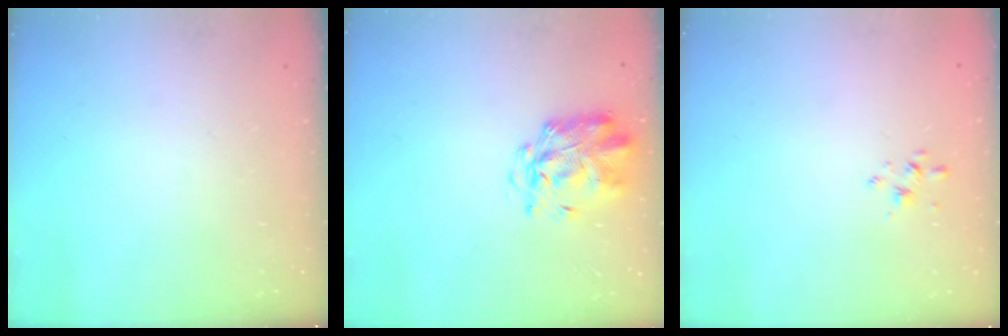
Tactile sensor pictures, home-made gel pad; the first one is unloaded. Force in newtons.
{"total": 2.9, "press": 2.8, "slide": 0.7}
{"total": 1.9, "press": 1.8, "slide": 0.7}